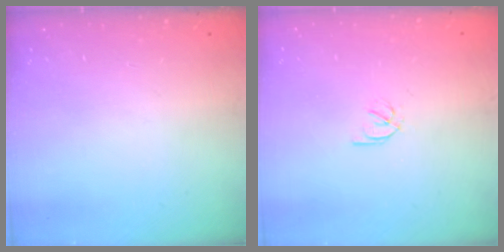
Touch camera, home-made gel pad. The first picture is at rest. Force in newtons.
{"total": 2.0, "press": 2.0, "slide": 0.3}